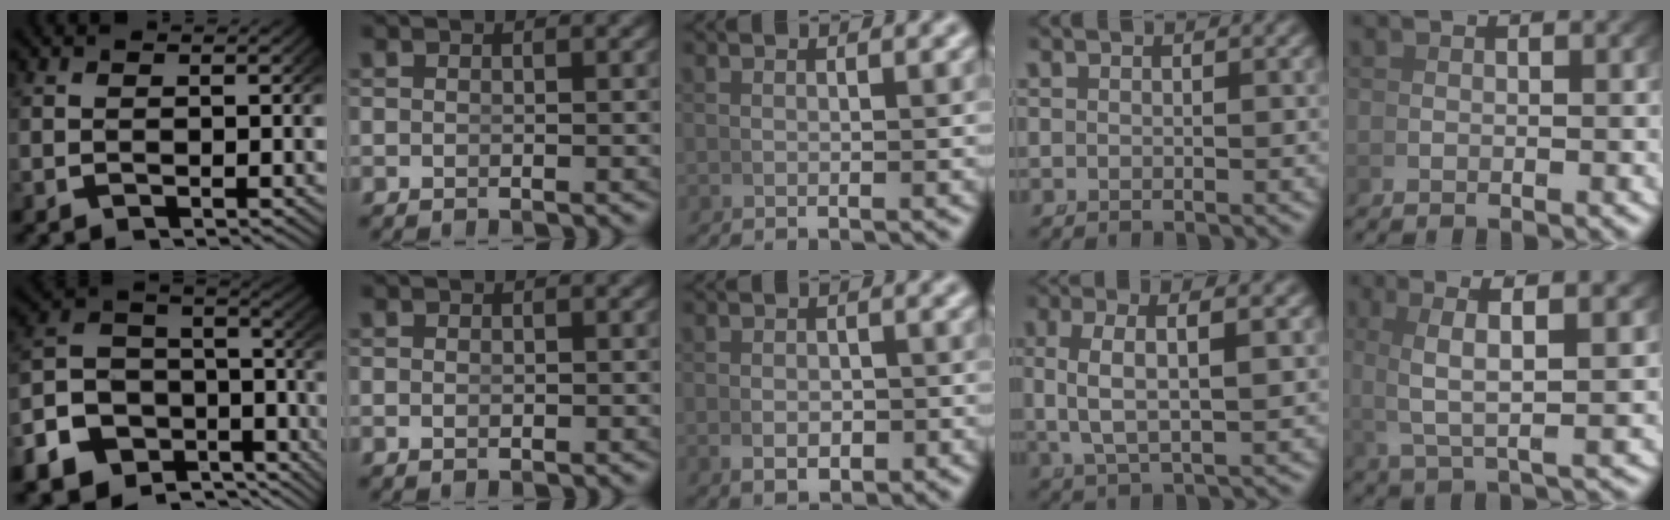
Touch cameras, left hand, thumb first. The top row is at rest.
{"thumb": {"total": 12.3, "force": [-3.9, 8.6, 7.8], "torque": [-0.166, -0.035, -0.058]}, "index": {"total": 0.5, "force": [-0.3, 0.2, 0.4], "torque": [-0.012, -0.011, 0.002]}, "middle": {"total": 2.3, "force": [-0.6, 1.4, 1.7], "torque": [-0.030, -0.009, -0.002]}, "ring": {"total": 5.0, "force": [0.9, 1.9, 4.5], "torque": [-0.099, -0.003, 0.029]}, "little": {"total": 5.3, "force": [2.2, 0.6, 4.8], "torque": [-0.082, 0.012, 0.046]}}